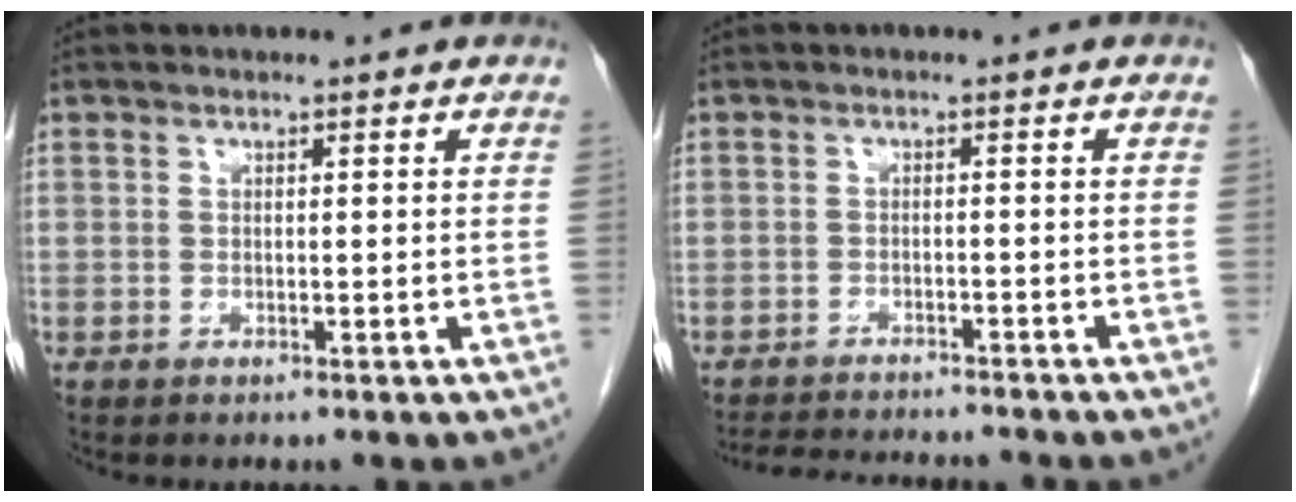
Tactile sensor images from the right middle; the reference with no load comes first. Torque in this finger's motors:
{"motor_torque": [0.28, -0.24, 0.05, 0.01]}